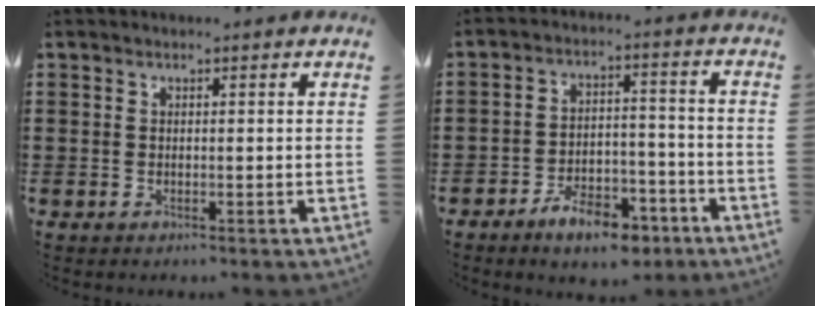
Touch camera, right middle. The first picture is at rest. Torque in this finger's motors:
{"motor_torque": [1.95, -0.19, 0.21, 0.13]}